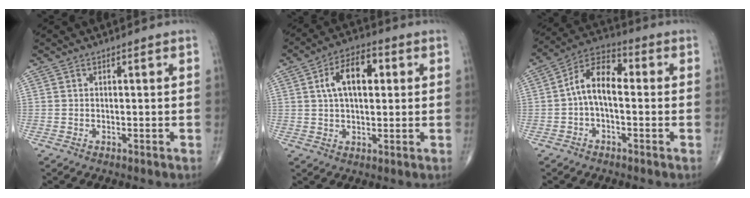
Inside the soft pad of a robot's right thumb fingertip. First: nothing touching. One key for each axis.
{"total": 10.4, "fx": 2.4, "fy": 5.5, "fz": 8.4, "tx": -0.132, "ty": 0.015, "tz": 0.036}
{"total": 9.4, "fx": -0.3, "fy": 5.1, "fz": 7.9, "tx": -0.129, "ty": 0.037, "tz": -0.017}